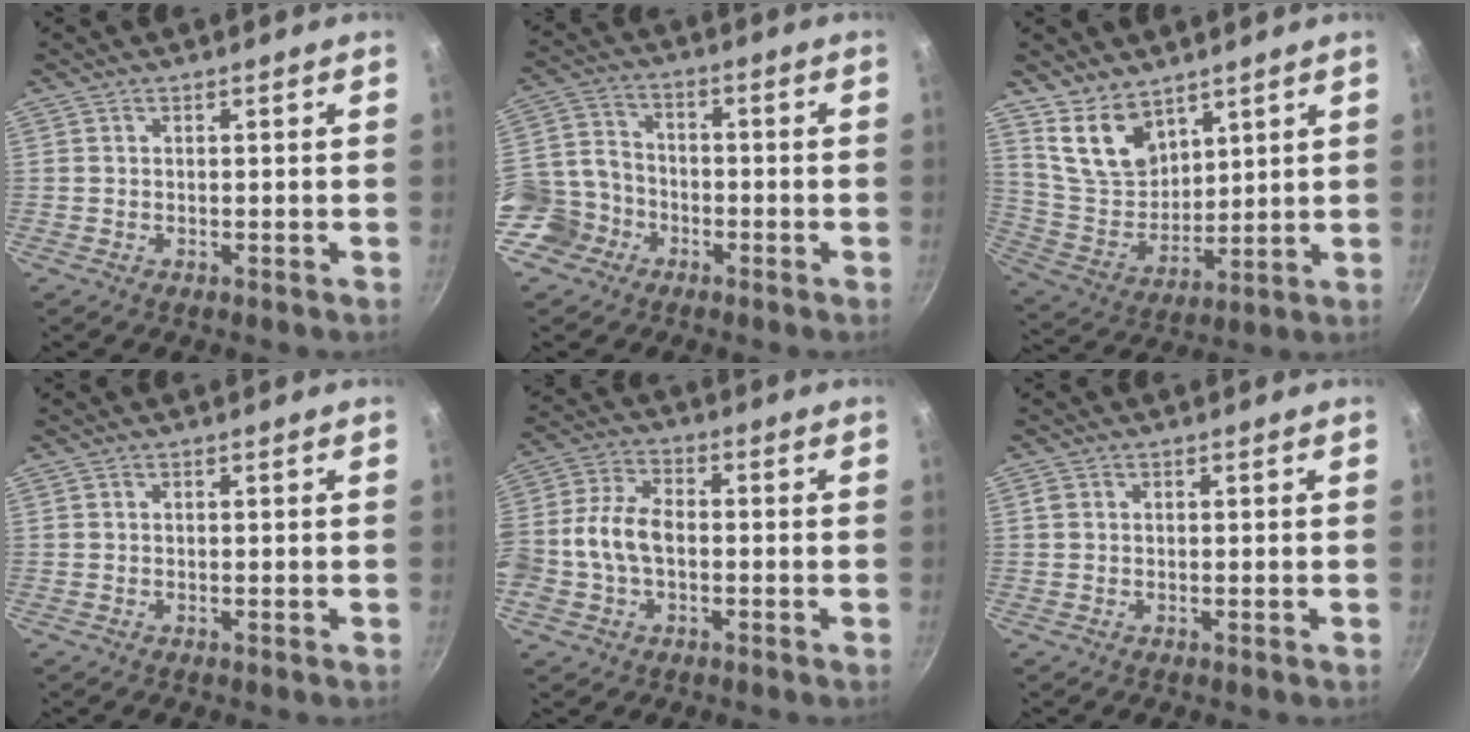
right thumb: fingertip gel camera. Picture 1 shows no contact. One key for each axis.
{"total": 10.3, "fx": -5.2, "fy": 8.2, "fz": 3.3, "tx": -0.033, "ty": 0.047, "tz": -0.109}
{"total": 11.1, "fx": 7.4, "fy": 6.4, "fz": 5.2, "tx": -0.071, "ty": -0.050, "tz": 0.159}
{"total": 0.0}
{"total": 10.9, "fx": -1.5, "fy": 7.2, "fz": 8.0, "tx": -0.151, "ty": 0.034, "tz": -0.042}
{"total": 1.1, "fx": 0.0, "fy": 0.8, "fz": 0.8, "tx": -0.016, "ty": 0.002, "tz": -0.003}